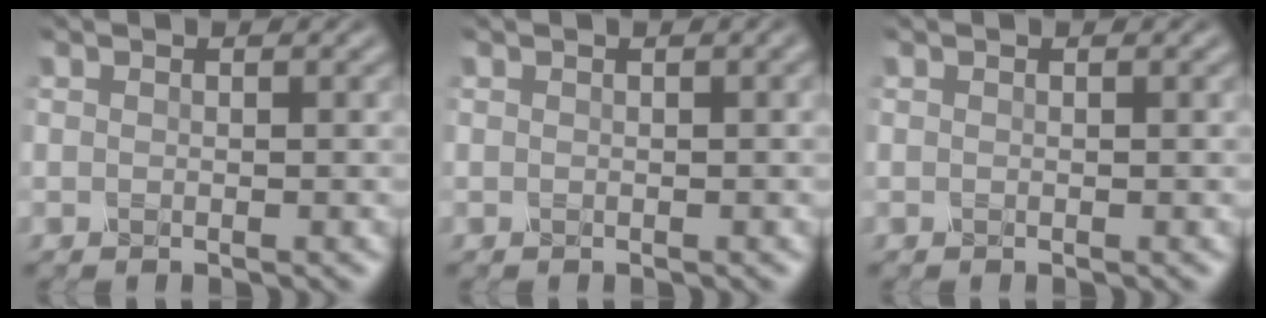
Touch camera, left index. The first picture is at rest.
{"total": 1.1, "force": [0.4, 0.3, 1.0], "torque": [-0.014, 0.005, 0.004]}
{"total": 0.0}